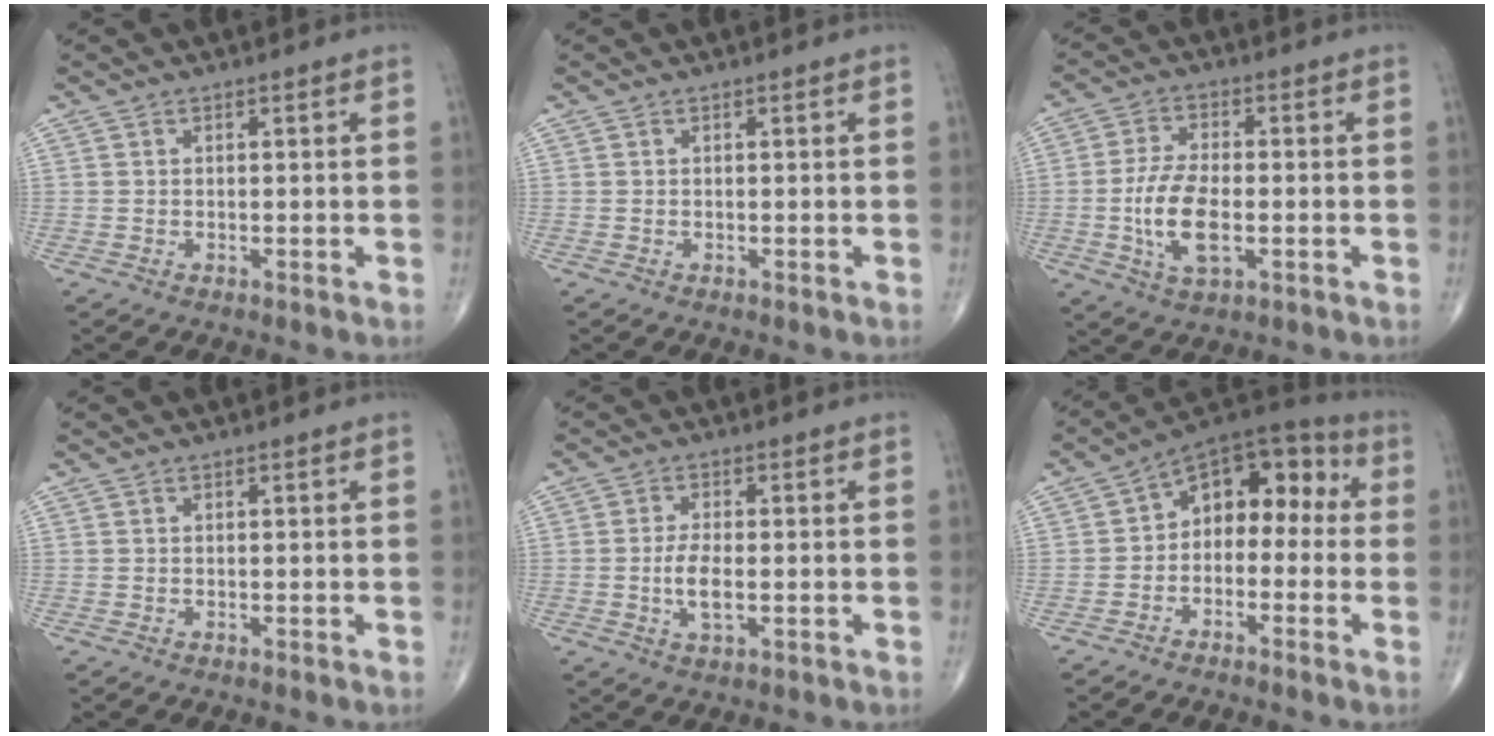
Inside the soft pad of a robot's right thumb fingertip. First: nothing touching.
{"total": 0.0}
{"total": 10.1, "force": [-1.9, 4.7, 8.7], "torque": [-0.171, 0.004, -0.036]}
{"total": 0.0}
{"total": 4.9, "force": [-0.8, 1.9, 4.4], "torque": [-0.087, -0.004, -0.016]}
{"total": 12.0, "force": [-0.3, 8.1, 8.8], "torque": [-0.080, 0.053, -0.028]}